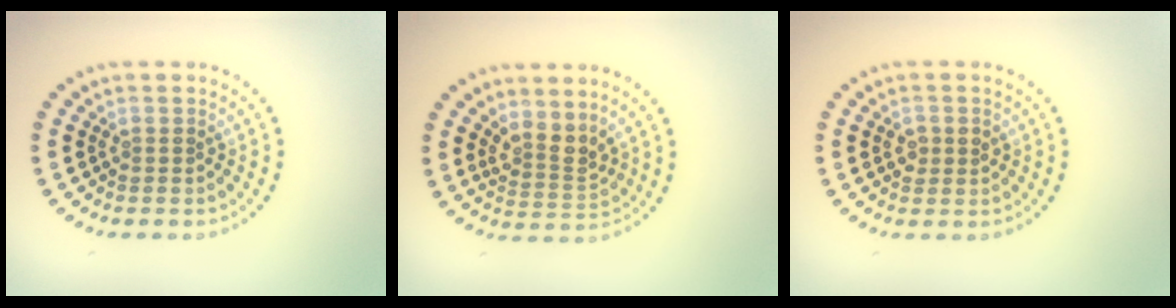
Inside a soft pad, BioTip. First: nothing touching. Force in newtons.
{"total": 2.8, "press": 2.0, "slide": 2.0}
{"total": 1.5, "press": 1.5, "slide": 0.2}